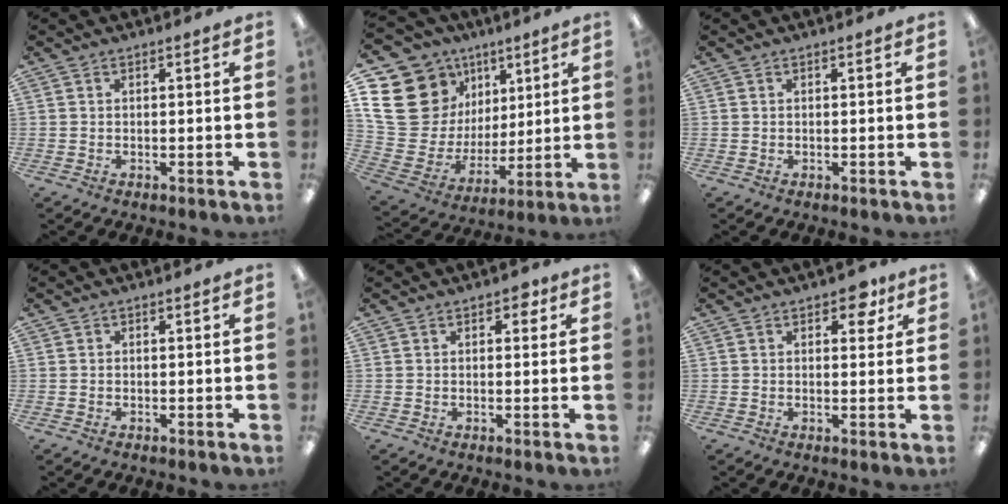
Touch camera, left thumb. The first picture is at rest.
{"total": 22.2, "force": [8.2, 18.1, 9.8], "torque": [-0.202, -0.047, 0.179]}
{"total": 0.0}
{"total": 0.0}
{"total": 2.7, "force": [1.3, 1.7, 1.7], "torque": [-0.018, 0.001, 0.017]}
{"total": 5.0, "force": [2.7, 2.9, 3.0], "torque": [-0.025, -0.005, 0.040]}